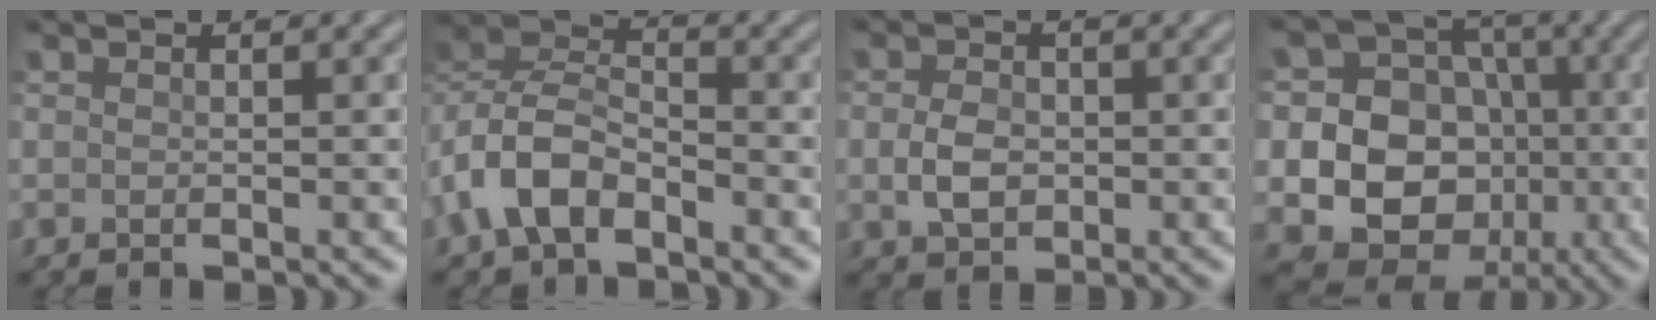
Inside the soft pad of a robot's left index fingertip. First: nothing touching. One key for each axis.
{"total": 5.7, "fx": -2.9, "fy": 3.4, "fz": 3.5, "tx": -0.068, "ty": 0.011, "tz": -0.069}
{"total": 2.6, "fx": 0.0, "fy": 2.0, "fz": 1.7, "tx": -0.036, "ty": 0.002, "tz": -0.004}
{"total": 14.7, "fx": -1.0, "fy": 13.5, "fz": 5.7, "tx": -0.140, "ty": 0.027, "tz": -0.028}